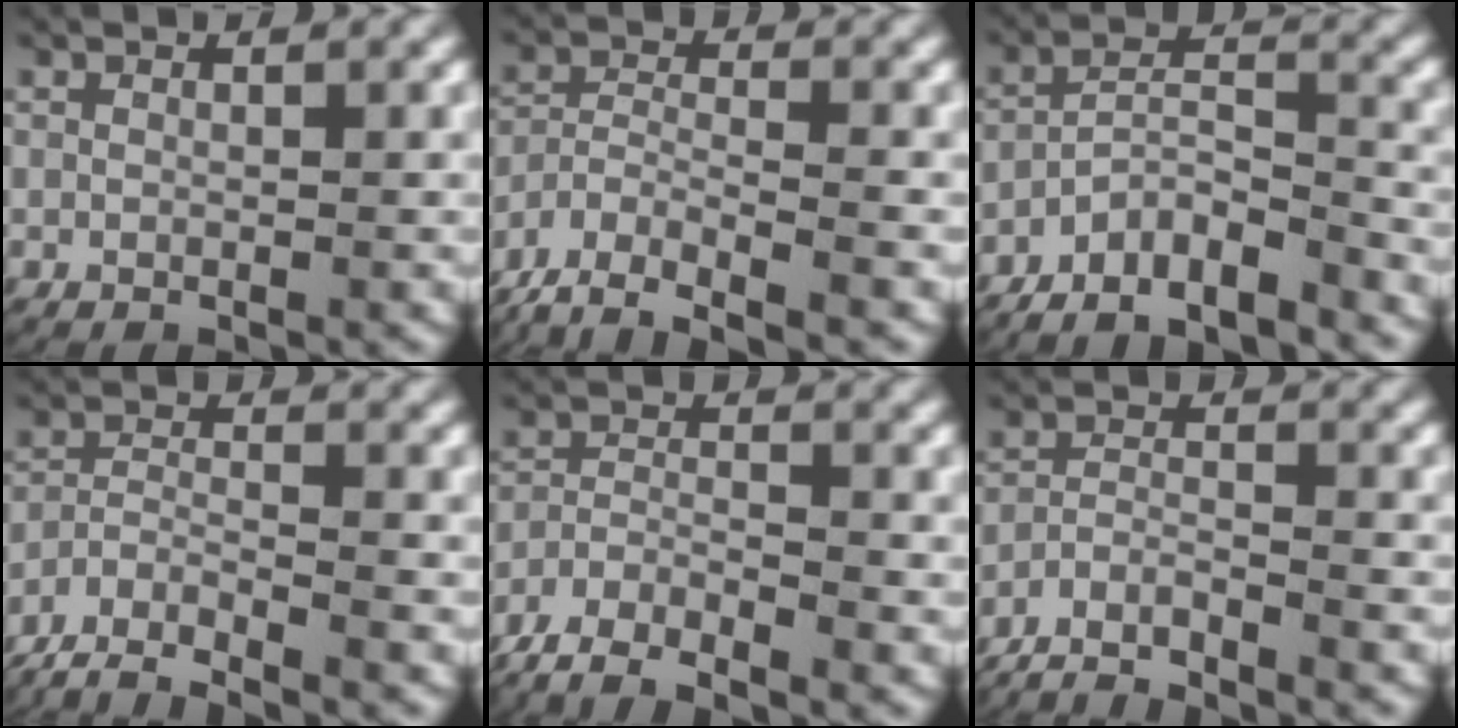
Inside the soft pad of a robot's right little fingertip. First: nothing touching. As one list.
[{"total": 7.4, "force": [-4.8, 4.3, 3.6], "torque": [-0.081, -0.024, -0.075]}, {"total": 10.9, "force": [-8.9, 5.1, 3.7], "torque": [-0.062, -0.023, -0.144]}, {"total": 8.7, "force": [-7.4, 3.8, 2.5], "torque": [-0.048, -0.022, -0.121]}, {"total": 7.3, "force": [-5.7, 3.6, 2.7], "torque": [-0.053, -0.019, -0.092]}, {"total": 7.8, "force": [-7.2, 2.5, 1.7], "torque": [-0.025, -0.018, -0.117]}]